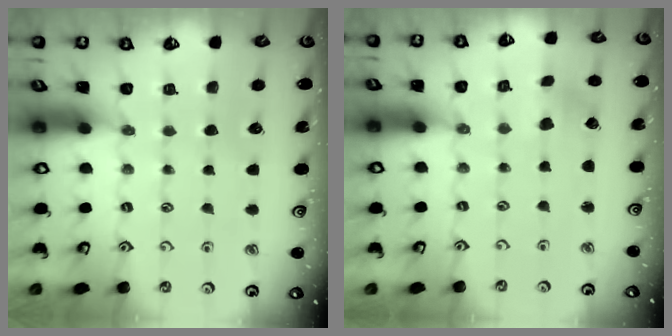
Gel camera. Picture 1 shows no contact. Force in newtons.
{"total": 0.0}